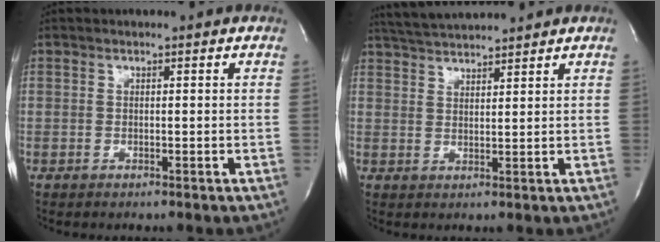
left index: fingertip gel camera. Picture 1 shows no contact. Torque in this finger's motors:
{"motor_torque": [0.01, -0.21, 0.18, 0.13]}